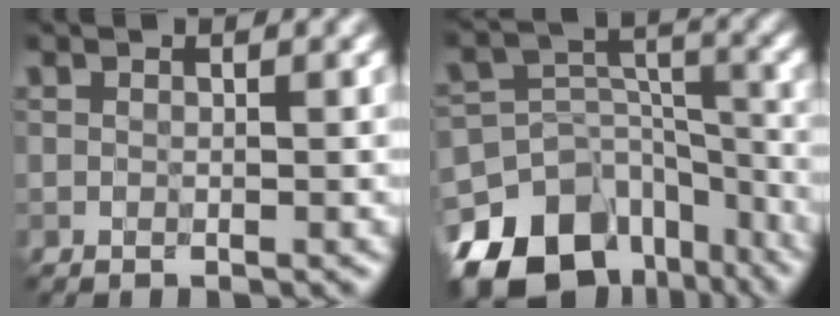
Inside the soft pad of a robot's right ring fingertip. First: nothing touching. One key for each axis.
{"total": 16.1, "fx": -10.9, "fy": 10.2, "fz": 6.0, "tx": -0.136, "ty": -0.020, "tz": -0.151}